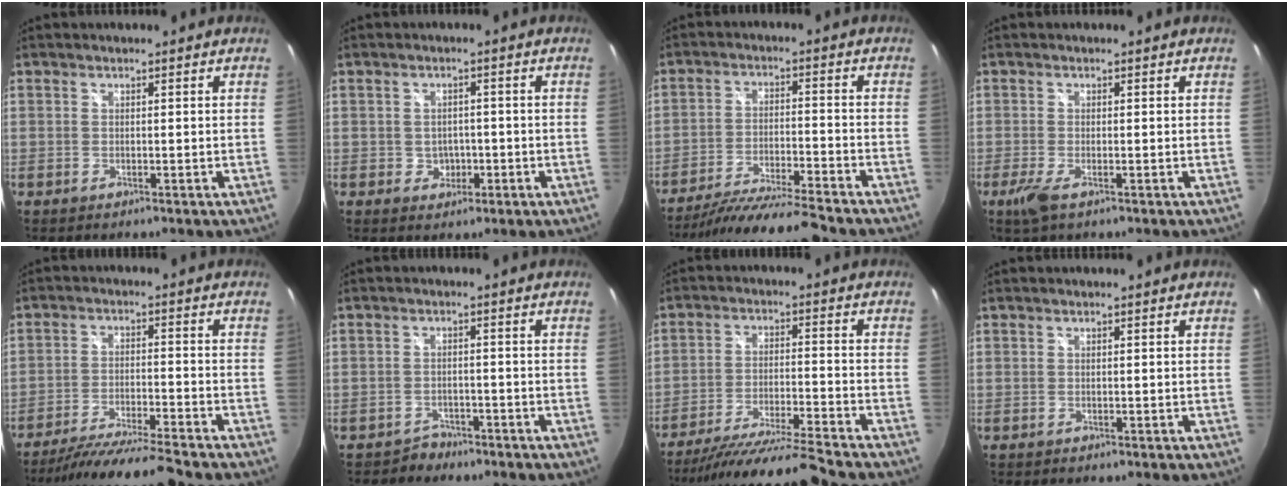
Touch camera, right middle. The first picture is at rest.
{"total": 3.3, "force": [-0.9, 2.9, 1.2], "torque": [-0.022, 0.005, -0.008]}
{"total": 13.9, "force": [-12.5, -0.4, 6.0], "torque": [-0.125, -0.025, -0.210]}
{"total": 3.4, "force": [-1.9, 0.8, 2.7], "torque": [-0.060, -0.013, -0.034]}
{"total": 12.7, "force": [-11.5, -0.9, 5.4], "torque": [-0.117, -0.023, -0.195]}
{"total": 3.2, "force": [-2.6, 1.8, -0.2], "torque": [-0.003, 0.005, -0.044]}
{"total": 14.9, "force": [-13.5, -1.6, 6.1], "torque": [-0.128, -0.028, -0.229]}
{"total": 0.0}